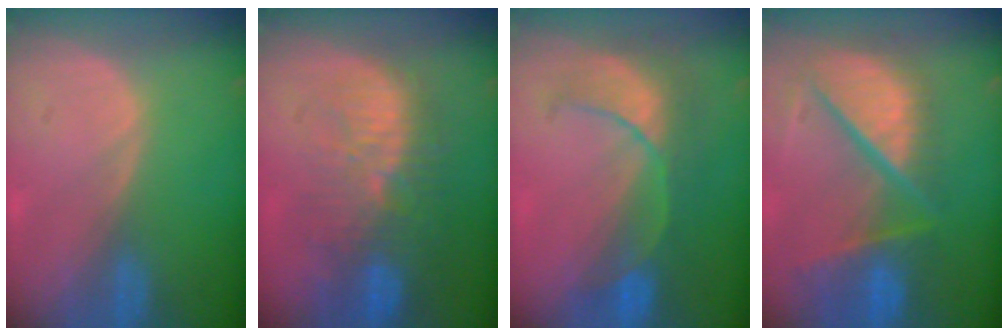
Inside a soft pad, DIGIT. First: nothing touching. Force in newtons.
{"total": 11.3, "press": 9.9, "slide": 5.5}
{"total": 8.1, "press": 7.9, "slide": 2.0}
{"total": 11.7, "press": 10.0, "slide": 6.1}